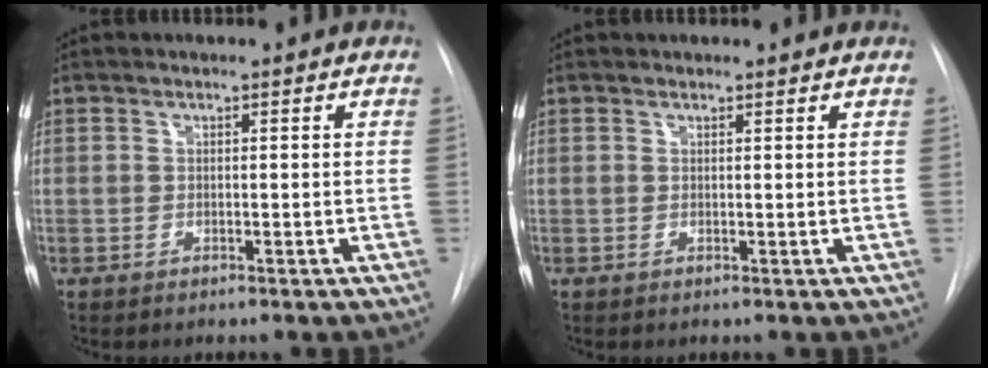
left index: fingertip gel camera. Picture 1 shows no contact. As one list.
[{"total": 2.3, "force": [2.2, 0.5, 0.4], "torque": [-0.010, 0.019, 0.026]}]